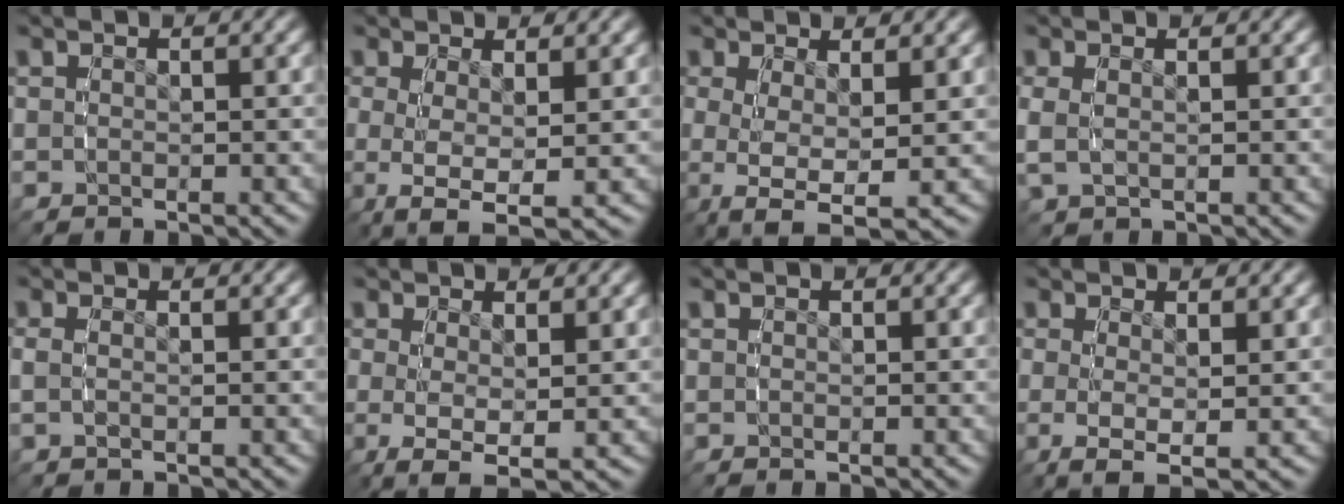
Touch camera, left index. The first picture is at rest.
{"total": 5.6, "force": [-1.7, 2.7, 4.6], "torque": [-0.110, -0.034, -0.010]}
{"total": 6.4, "force": [-2.1, 3.4, 5.0], "torque": [-0.122, -0.042, -0.016]}
{"total": 2.4, "force": [0.2, 1.8, 1.6], "torque": [-0.053, -0.006, 0.010]}
{"total": 1.5, "force": [-0.1, 0.9, 1.1], "torque": [-0.036, -0.002, -0.002]}
{"total": 4.2, "force": [-1.0, 1.9, 3.7], "torque": [-0.080, -0.026, -0.003]}
{"total": 0.0}
{"total": 3.3, "force": [-0.6, 1.3, 3.0], "torque": [-0.067, -0.021, 0.000]}